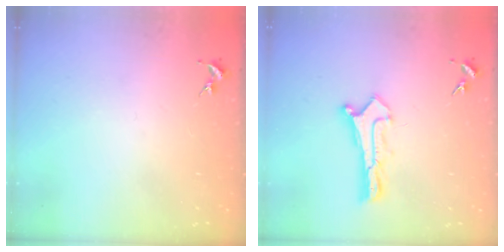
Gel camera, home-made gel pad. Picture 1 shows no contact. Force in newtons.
{"total": 0.8, "press": 0.8, "slide": 0.0}